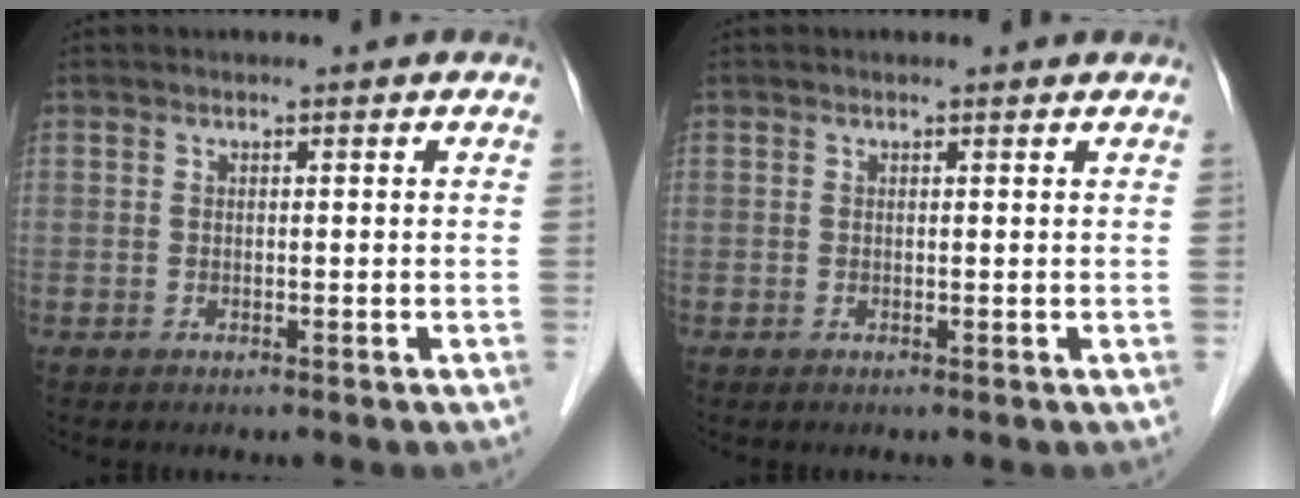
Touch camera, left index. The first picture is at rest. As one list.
[{"total": 1.3, "force": [1.2, 0.4, 0.2], "torque": [-0.015, 0.010, 0.007]}]